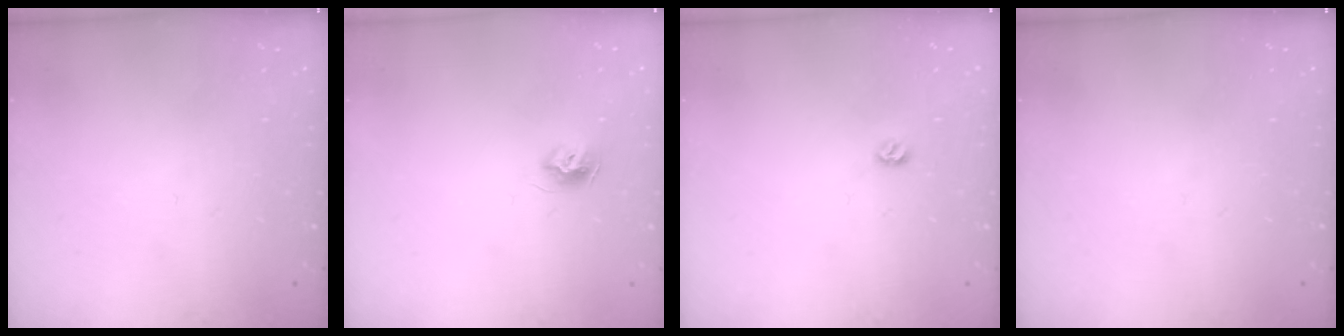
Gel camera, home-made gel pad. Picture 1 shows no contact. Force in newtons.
{"total": 8.2, "press": 8.1, "slide": 0.5}
{"total": 5.1, "press": 5.0, "slide": 0.7}
{"total": 0.0}